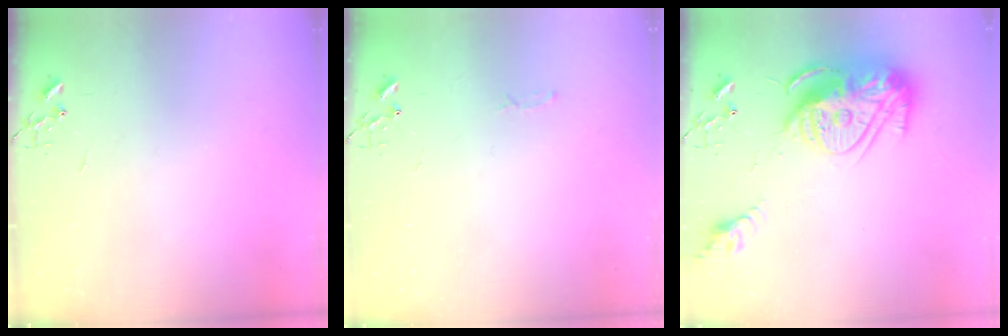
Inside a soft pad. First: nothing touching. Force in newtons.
{"total": 2.8, "press": 2.8, "slide": 0.4}
{"total": 17.6, "press": 17.5, "slide": 1.6}